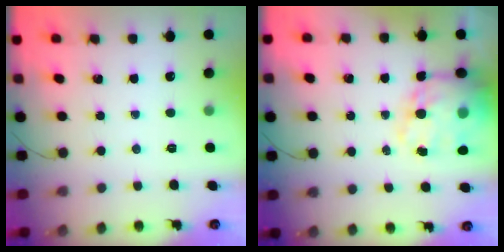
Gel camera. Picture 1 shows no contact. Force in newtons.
{"total": 20.5, "press": 20.0, "slide": 4.6}